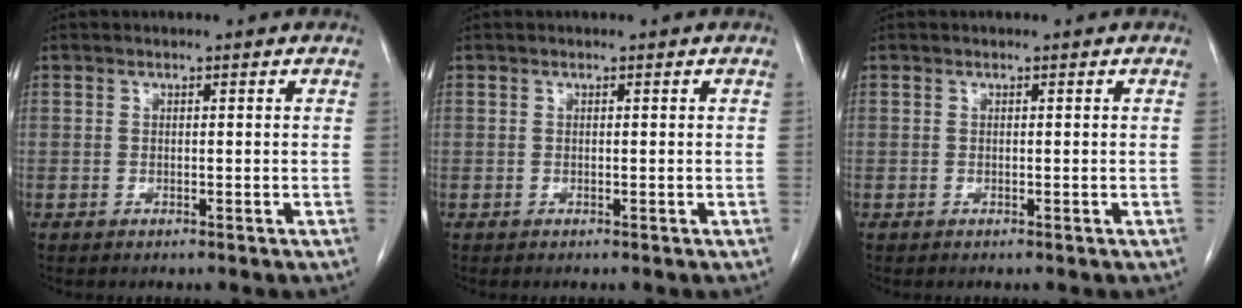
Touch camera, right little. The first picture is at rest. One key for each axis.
{"total": 0.0}
{"total": 0.0}